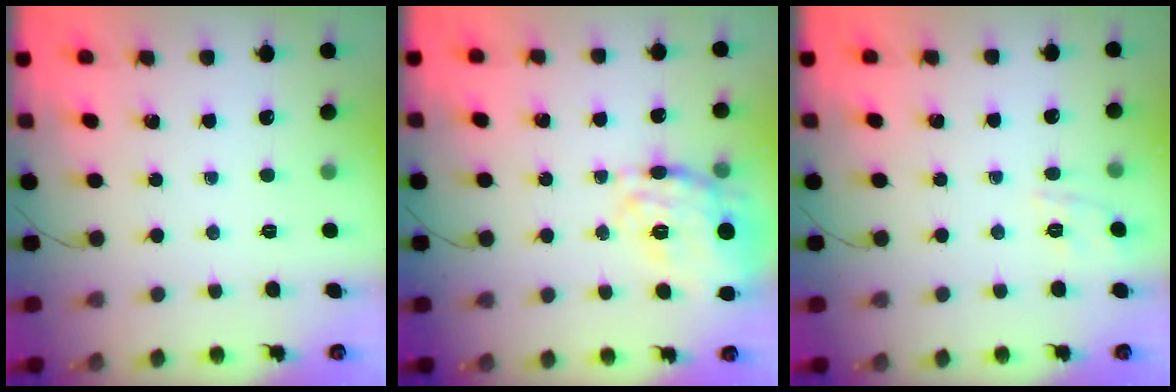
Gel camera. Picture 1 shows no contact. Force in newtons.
{"total": 20.9, "press": 20.7, "slide": 2.2}
{"total": 1.7, "press": 0.1, "slide": 1.7}